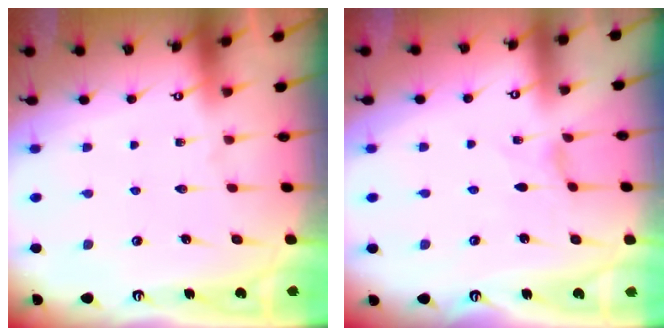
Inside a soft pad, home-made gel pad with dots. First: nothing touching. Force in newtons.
{"total": 0.0}